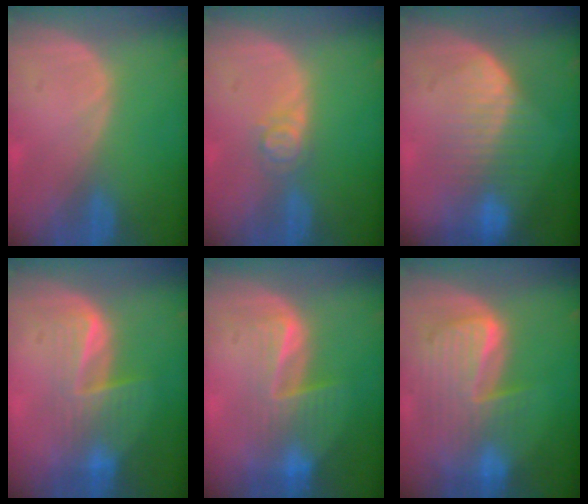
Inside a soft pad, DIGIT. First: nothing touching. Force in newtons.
{"total": 2.6, "press": 2.6, "slide": 0.3}
{"total": 8.2, "press": 7.5, "slide": 3.5}
{"total": 6.5, "press": 6.2, "slide": 1.9}
{"total": 7.1, "press": 6.5, "slide": 2.9}
{"total": 9.9, "press": 8.5, "slide": 5.1}